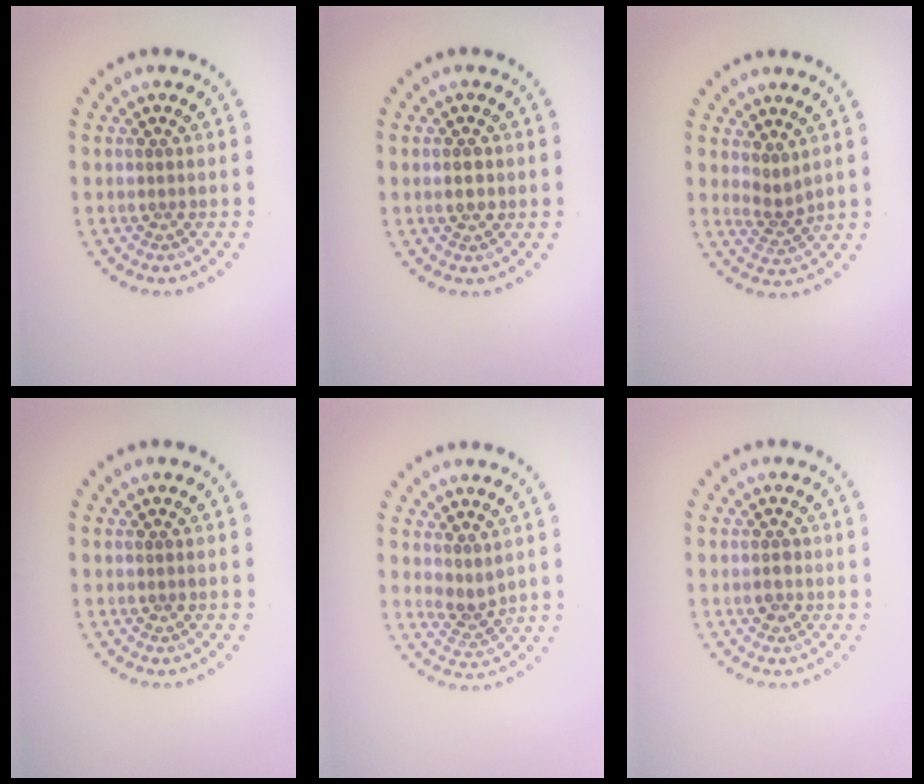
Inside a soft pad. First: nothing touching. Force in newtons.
{"total": 1.4, "press": 1.4, "slide": 0.2}
{"total": 1.9, "press": 1.3, "slide": 1.4}
{"total": 0.0}
{"total": 1.9, "press": 1.4, "slide": 1.2}
{"total": 1.1, "press": 1.1, "slide": 0.1}